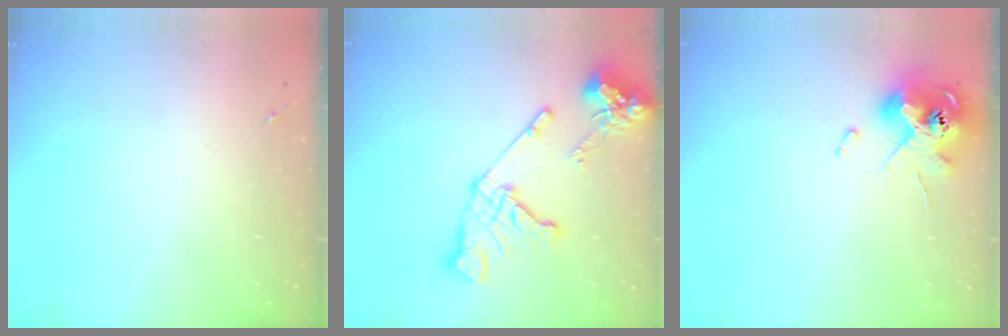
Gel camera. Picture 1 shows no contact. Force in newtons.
{"total": 16.5, "press": 16.3, "slide": 2.0}
{"total": 11.3, "press": 11.1, "slide": 1.6}